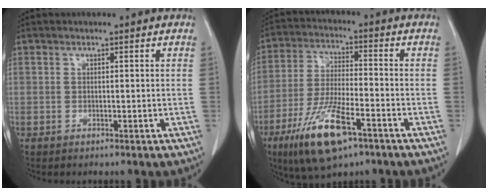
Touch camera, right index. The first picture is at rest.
{"total": 12.9, "force": [-7.1, 3.3, 10.3], "torque": [-0.208, -0.019, -0.123]}